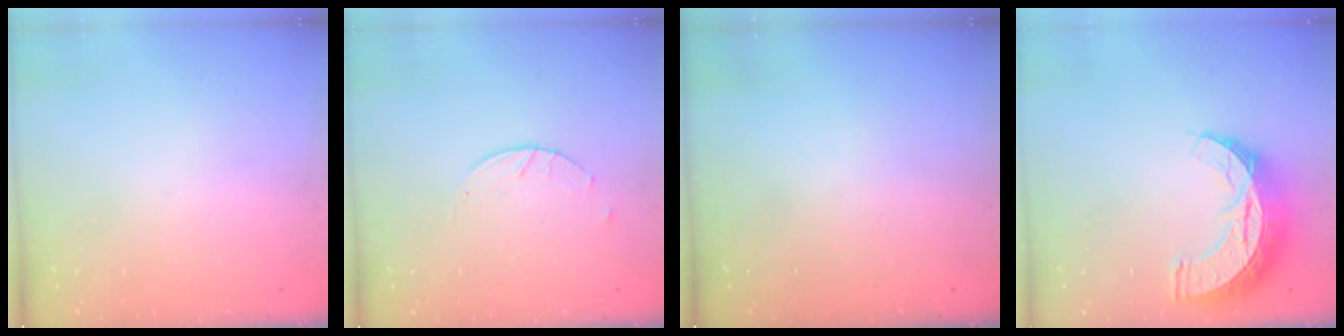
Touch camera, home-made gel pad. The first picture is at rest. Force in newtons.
{"total": 2.6, "press": 2.6, "slide": 0.4}
{"total": 0.0}
{"total": 12.7, "press": 12.7, "slide": 0.8}